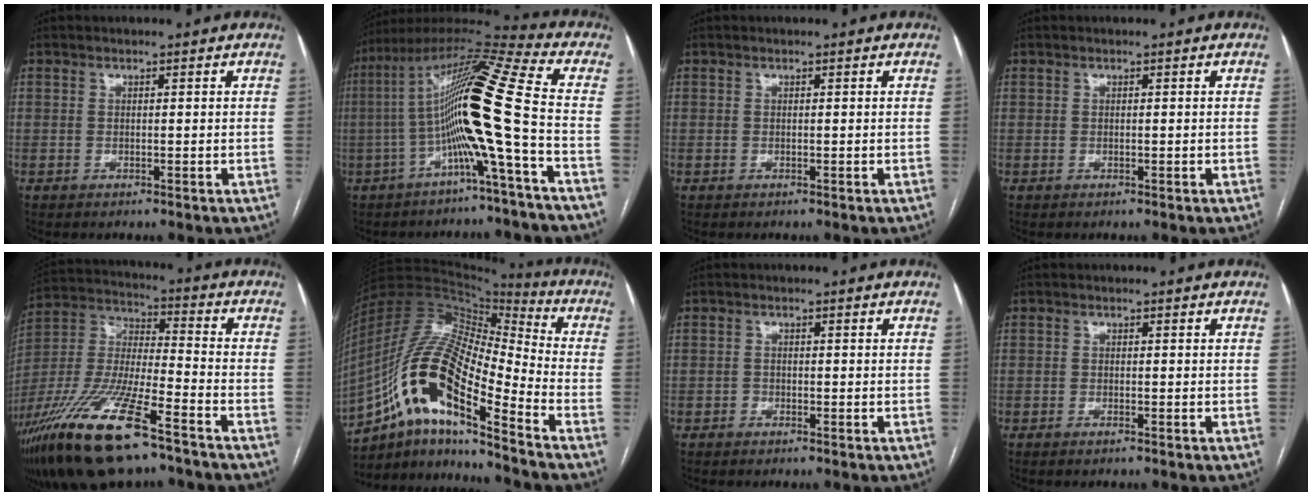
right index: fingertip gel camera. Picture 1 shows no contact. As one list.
[{"total": 16.1, "force": [-3.1, -1.6, 15.7], "torque": [-0.278, 0.019, -0.071]}, {"total": 0.0}, {"total": 0.0}, {"total": 23.0, "force": [-14.8, 4.7, 17.0], "torque": [-0.382, -0.048, -0.272]}, {"total": 19.5, "force": [-9.6, 4.0, 16.5], "torque": [-0.333, 0.012, -0.170]}, {"total": 0.7, "force": [-0.5, 0.3, 0.1], "torque": [-0.002, 0.001, -0.012]}, {"total": 0.7, "force": [-0.6, 0.0, 0.4], "torque": [-0.008, -0.001, -0.010]}]